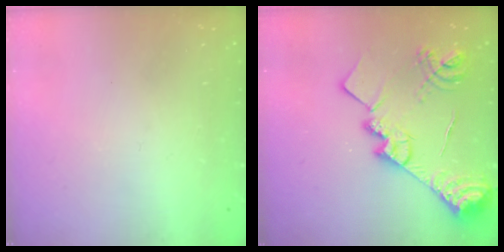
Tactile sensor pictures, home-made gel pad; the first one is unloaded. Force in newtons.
{"total": 21.3, "press": 21.3, "slide": 1.8}